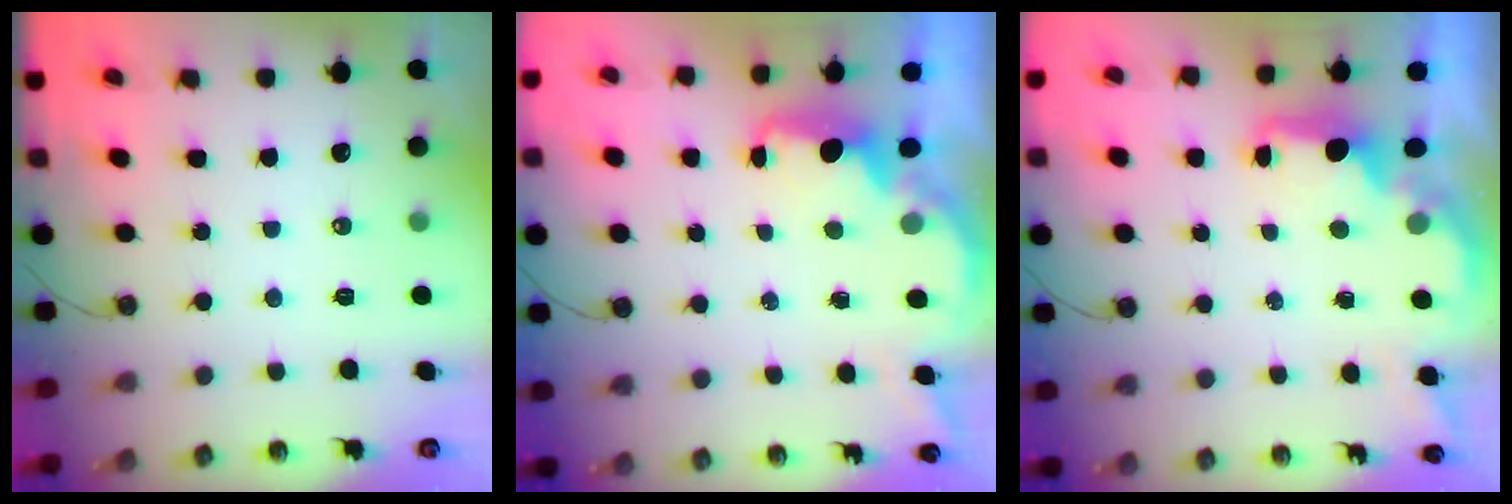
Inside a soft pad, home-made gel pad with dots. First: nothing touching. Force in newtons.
{"total": 2.5, "press": 2.4, "slide": 0.8}
{"total": 1.8, "press": 1.7, "slide": 0.6}